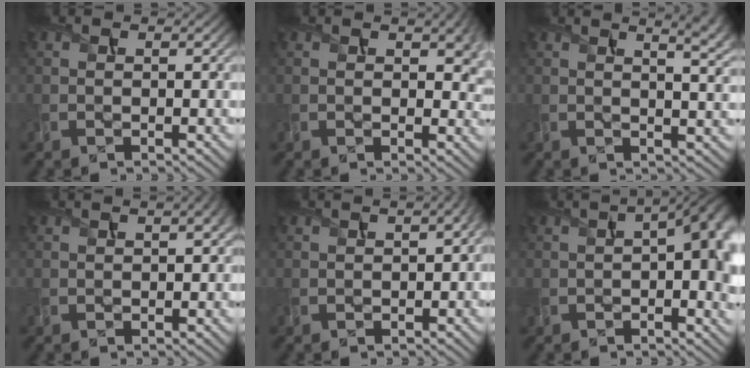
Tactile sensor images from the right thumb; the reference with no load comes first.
{"total": 5.4, "force": [1.6, 3.0, 4.2], "torque": [-0.066, -0.002, 0.028]}
{"total": 8.5, "force": [4.4, 3.1, 6.6], "torque": [-0.077, 0.034, 0.045]}
{"total": 2.3, "force": [0.7, 1.0, 2.0], "torque": [-0.027, 0.006, 0.009]}
{"total": 3.5, "force": [0.0, 1.6, 3.1], "torque": [-0.042, -0.001, 0.004]}
{"total": 11.4, "force": [0.8, 5.3, 10.1], "torque": [-0.157, -0.006, 0.022]}